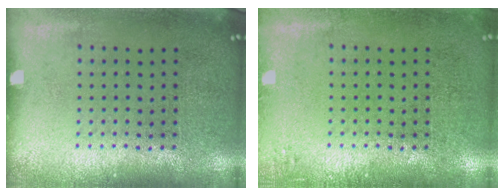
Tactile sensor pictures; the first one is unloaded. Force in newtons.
{"total": 1.0, "press": 1.0, "slide": 0.2}